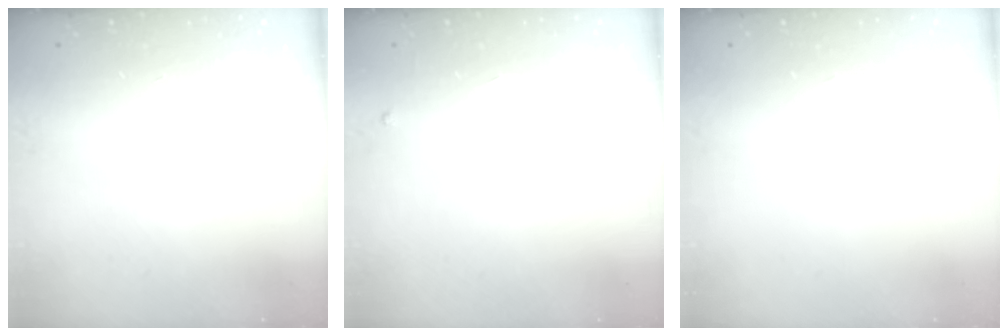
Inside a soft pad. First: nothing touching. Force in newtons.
{"total": 2.6, "press": 2.6, "slide": 0.4}
{"total": 0.0}